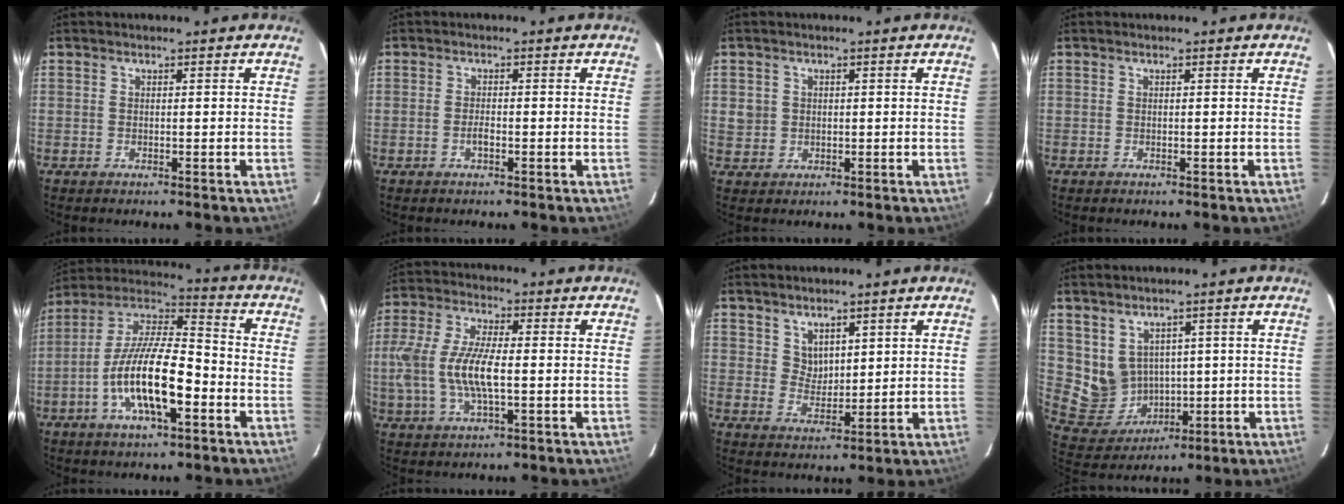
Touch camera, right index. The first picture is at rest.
{"total": 0.9, "force": [-0.5, 0.4, 0.6], "torque": [-0.014, 0.003, -0.010]}
{"total": 3.0, "force": [0.3, 2.9, 0.7], "torque": [-0.012, 0.006, 0.007]}
{"total": 0.0}
{"total": 16.2, "force": [-5.9, 4.9, 14.2], "torque": [-0.275, -0.003, -0.114]}
{"total": 12.0, "force": [-1.3, 4.3, 11.1], "torque": [-0.236, 0.001, -0.027]}
{"total": 4.2, "force": [3.0, 2.6, 1.3], "torque": [-0.015, 0.003, 0.062]}
{"total": 8.1, "force": [2.2, 7.3, 2.7], "torque": [-0.068, 0.004, 0.074]}